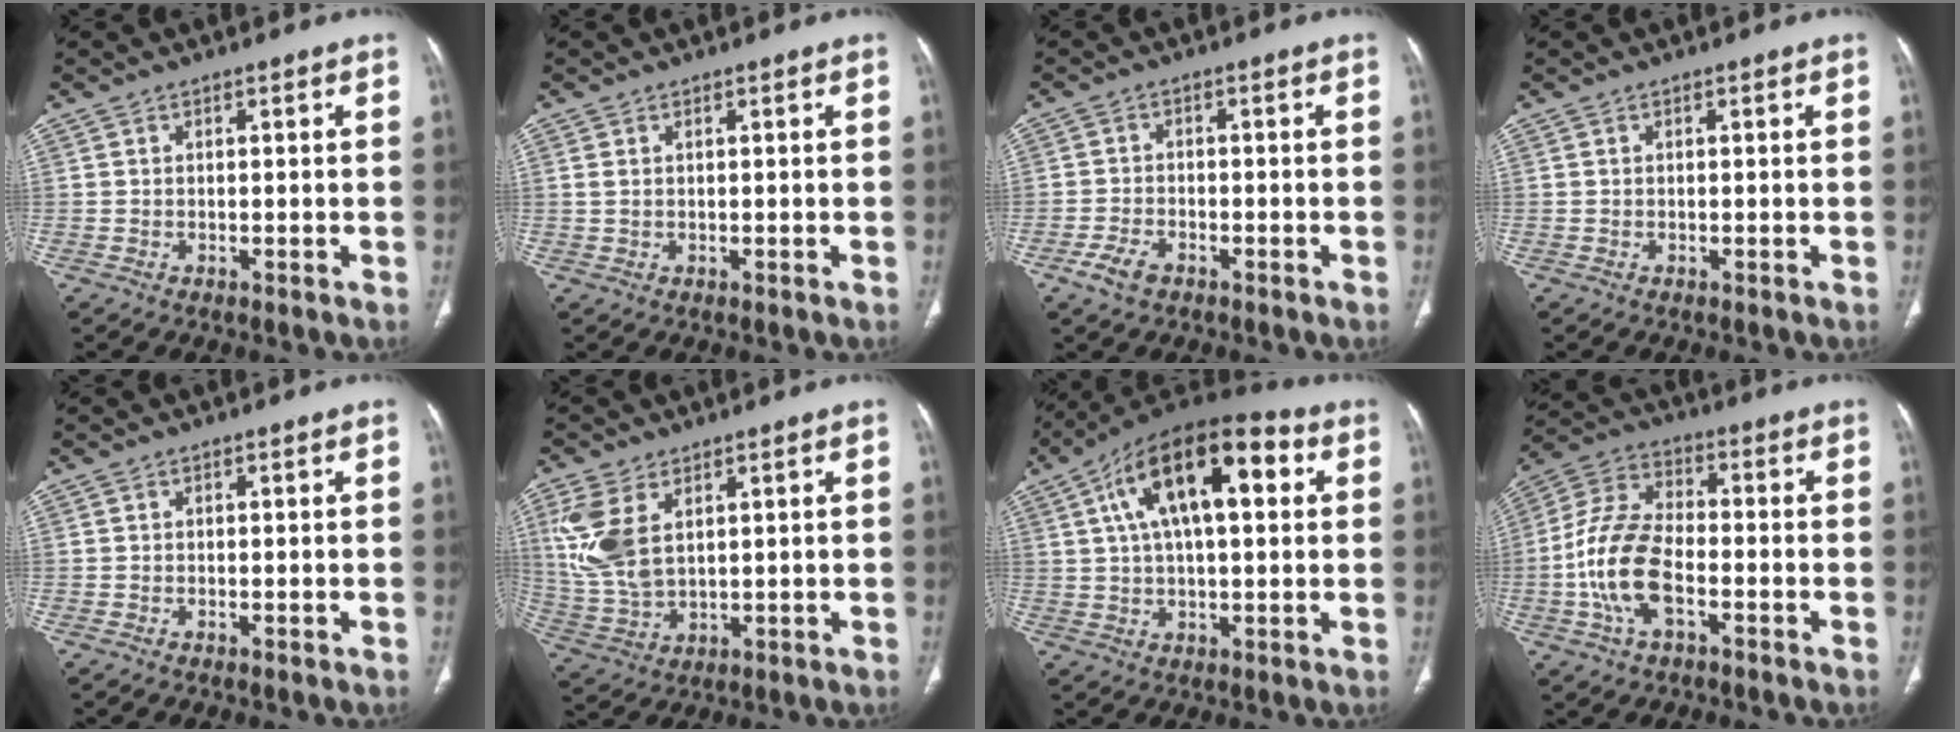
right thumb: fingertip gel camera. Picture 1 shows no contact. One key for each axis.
{"total": 1.1, "fx": 0.4, "fy": 0.6, "fz": 0.9, "tx": -0.028, "ty": 0.012, "tz": 0.017}
{"total": 4.2, "fx": -2.5, "fy": 2.3, "fz": 2.4, "tx": -0.053, "ty": 0.009, "tz": -0.045}
{"total": 0.0}
{"total": 0.0}
{"total": 10.8, "fx": 3.7, "fy": 6.0, "fz": 8.1, "tx": -0.189, "ty": -0.007, "tz": 0.087}
{"total": 20.6, "fx": 6.1, "fy": 9.3, "fz": 17.4, "tx": -0.276, "ty": 0.024, "tz": 0.091}
{"total": 13.5, "fx": -3.7, "fy": 7.2, "fz": 10.8, "tx": -0.224, "ty": 0.028, "tz": -0.075}